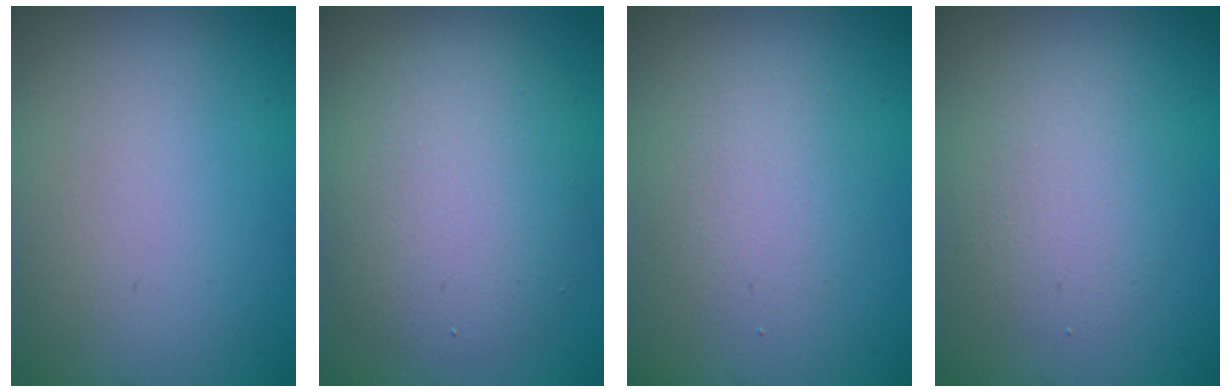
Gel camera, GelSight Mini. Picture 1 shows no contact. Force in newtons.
{"total": 6.0, "press": 6.0, "slide": 0.5}
{"total": 2.3, "press": 2.3, "slide": 0.1}
{"total": 2.9, "press": 2.9, "slide": 0.2}